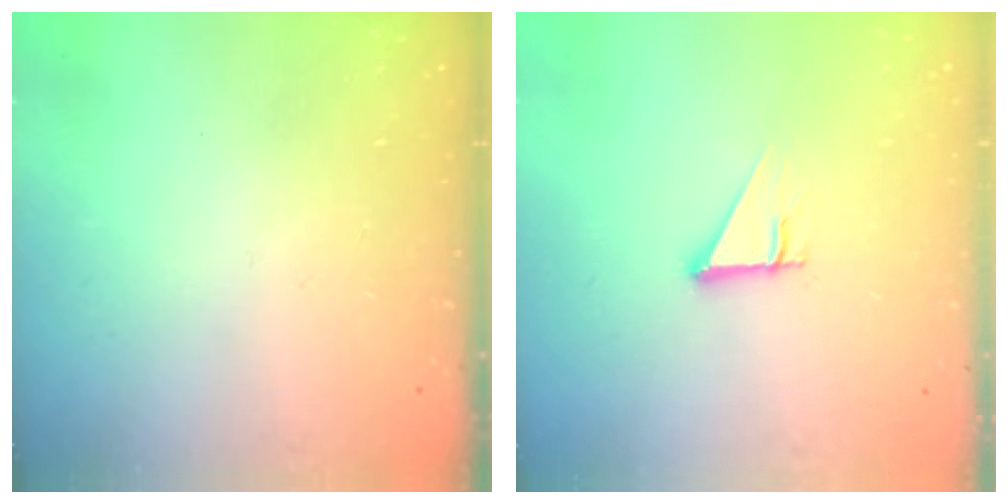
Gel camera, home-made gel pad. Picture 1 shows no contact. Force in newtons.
{"total": 2.5, "press": 2.5, "slide": 0.2}